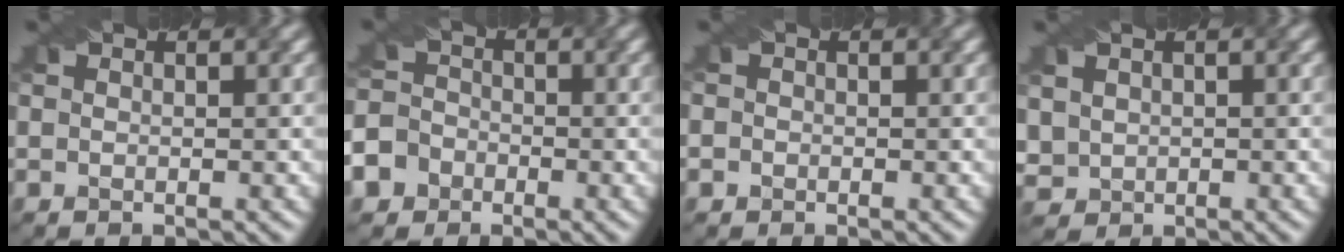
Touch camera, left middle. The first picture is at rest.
{"total": 7.1, "force": [-4.2, 5.5, 1.6], "torque": [-0.041, -0.006, -0.090]}
{"total": 1.3, "force": [0.0, 1.2, 0.5], "torque": [0.001, 0.021, -0.013]}
{"total": 2.6, "force": [1.0, 2.2, 0.8], "torque": [-0.048, 0.013, 0.040]}